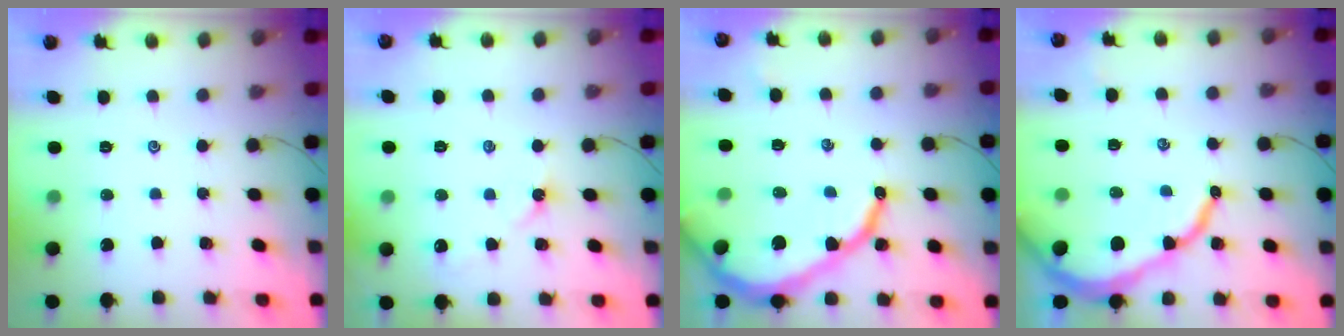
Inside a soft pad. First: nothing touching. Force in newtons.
{"total": 2.6, "press": 2.5, "slide": 0.5}
{"total": 17.2, "press": 17.1, "slide": 1.5}
{"total": 12.3, "press": 12.2, "slide": 1.1}